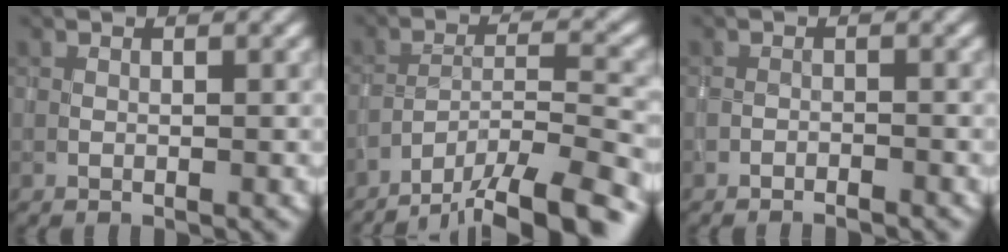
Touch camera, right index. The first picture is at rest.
{"total": 11.1, "force": [-9.0, 2.4, 6.0], "torque": [-0.087, -0.006, -0.136]}
{"total": 1.2, "force": [-1.2, 0.1, 0.1], "torque": [-0.002, -0.001, -0.021]}